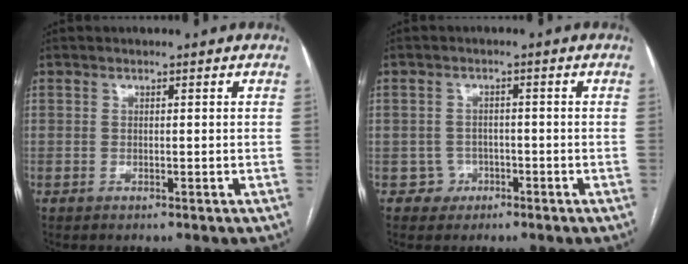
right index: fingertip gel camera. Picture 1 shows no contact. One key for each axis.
{"total": 2.8, "fx": -1.2, "fy": 2.5, "fz": -0.4, "tx": 0.023, "ty": 0.016, "tz": -0.022}